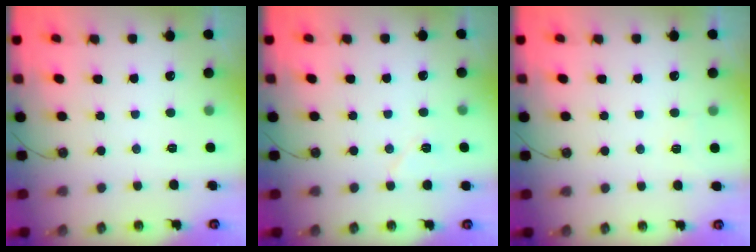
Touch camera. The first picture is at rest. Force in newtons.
{"total": 6.2, "press": 5.7, "slide": 2.5}
{"total": 2.9, "press": 2.9, "slide": 0.7}